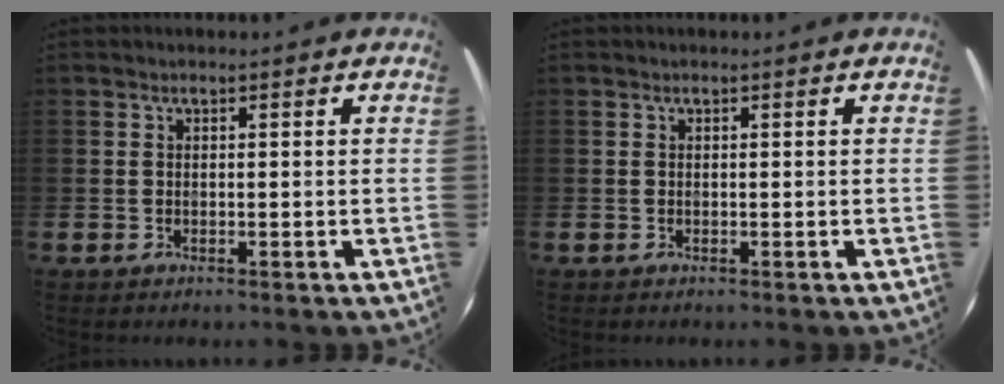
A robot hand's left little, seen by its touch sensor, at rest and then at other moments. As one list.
[{"total": 0.0}]